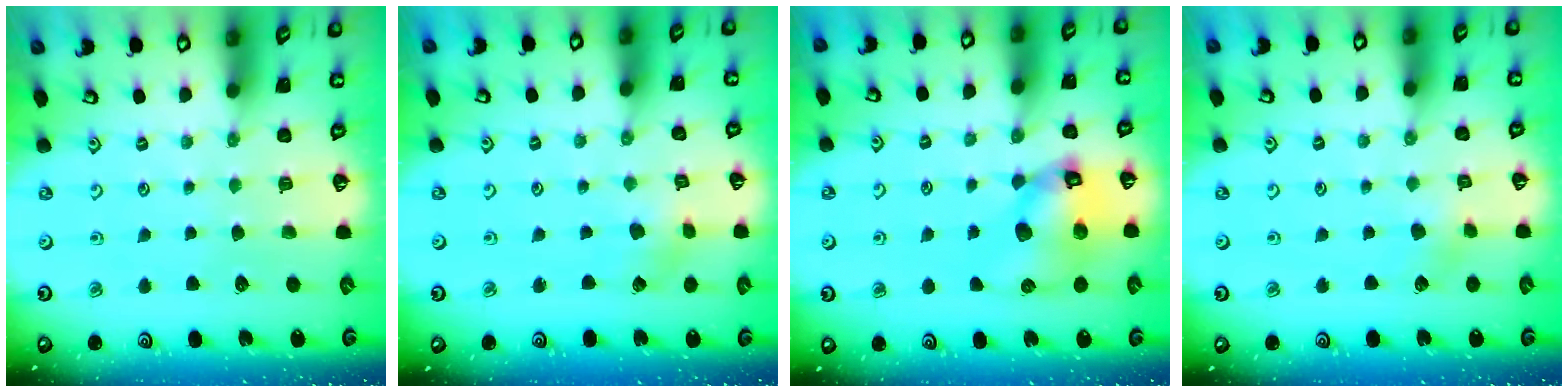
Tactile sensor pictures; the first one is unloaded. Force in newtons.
{"total": 1.9, "press": 1.9, "slide": 0.3}
{"total": 11.8, "press": 11.7, "slide": 1.7}
{"total": 3.3, "press": 3.3, "slide": 0.4}